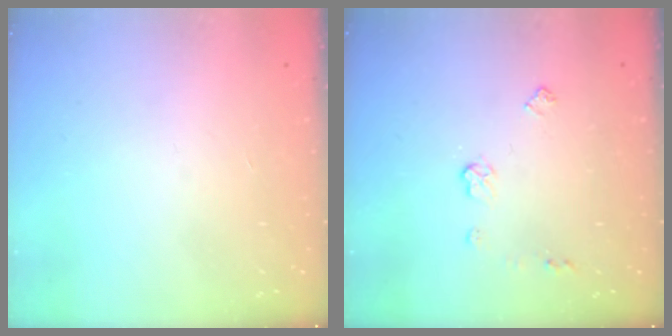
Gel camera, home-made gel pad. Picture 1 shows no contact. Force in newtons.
{"total": 5.3, "press": 5.3, "slide": 0.6}